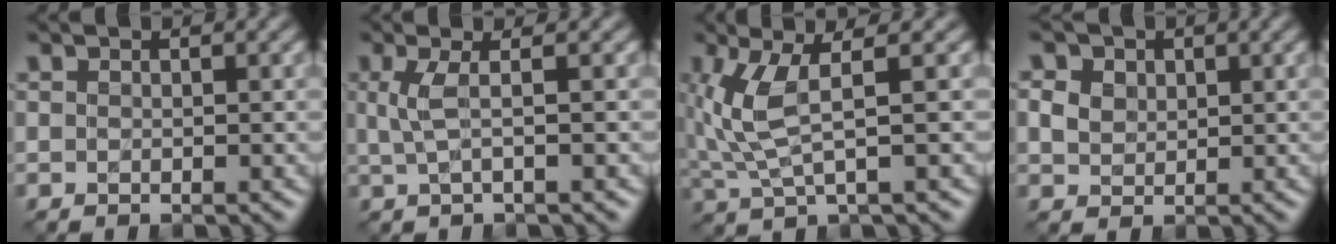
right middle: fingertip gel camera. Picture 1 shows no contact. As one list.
[{"total": 2.5, "force": [0.3, 0.7, 2.4], "torque": [-0.049, 0.002, 0.004]}, {"total": 4.8, "force": [1.1, 1.3, 4.4], "torque": [-0.117, -0.002, 0.027]}, {"total": 3.7, "force": [1.7, 2.8, 1.8], "torque": [-0.047, 0.012, 0.023]}]